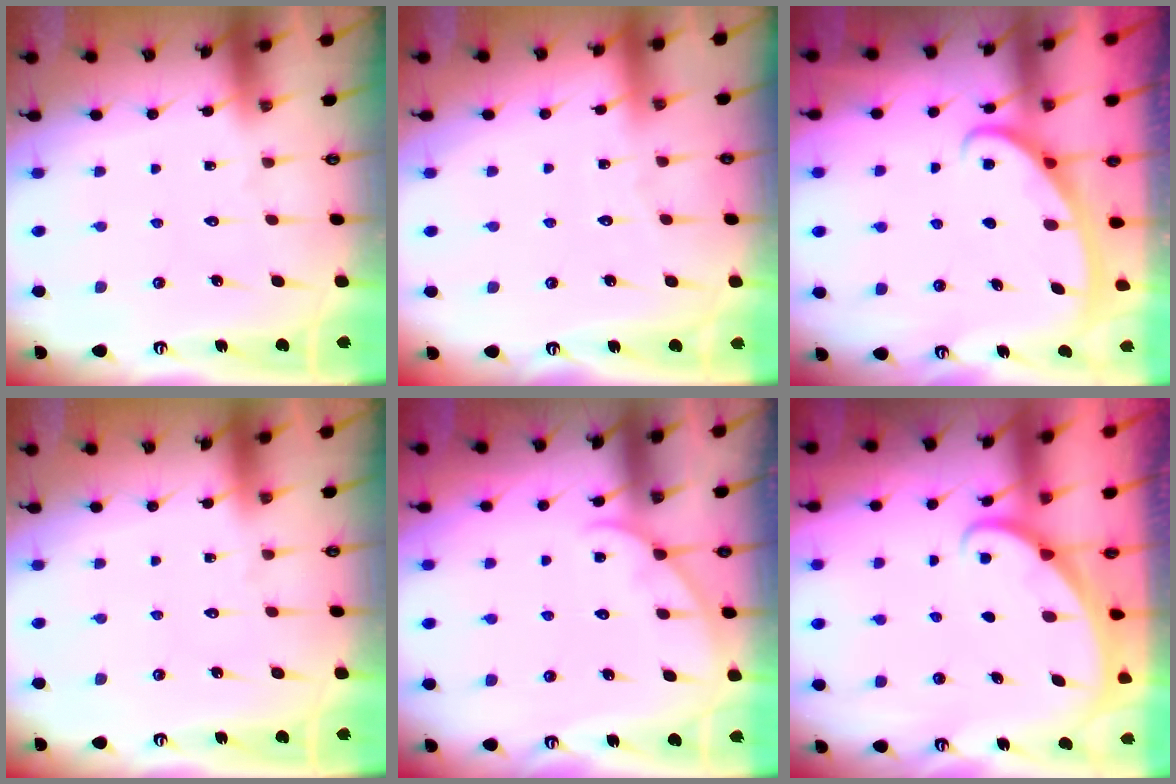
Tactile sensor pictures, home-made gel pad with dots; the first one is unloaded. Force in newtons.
{"total": 1.7, "press": 1.7, "slide": 0.2}
{"total": 2.8, "press": 2.8, "slide": 0.4}
{"total": 0.0}
{"total": 4.6, "press": 4.6, "slide": 0.4}
{"total": 1.6, "press": 1.6, "slide": 0.1}